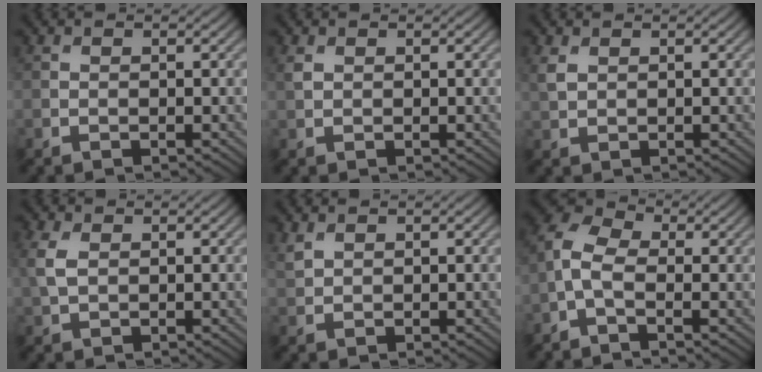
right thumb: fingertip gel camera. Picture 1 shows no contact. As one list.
[{"total": 1.1, "force": [0.5, 0.7, 0.6], "torque": [-0.019, 0.001, 0.013]}, {"total": 1.8, "force": [0.9, 1.1, 1.1], "torque": [-0.034, 0.001, 0.022]}, {"total": 3.4, "force": [0.8, 2.0, 2.6], "torque": [-0.085, 0.005, 0.015]}, {"total": 1.5, "force": [1.2, 0.6, 0.7], "torque": [-0.025, 0.002, 0.032]}, {"total": 5.1, "force": [-1.2, 2.8, 4.1], "torque": [-0.107, 0.010, -0.036]}]